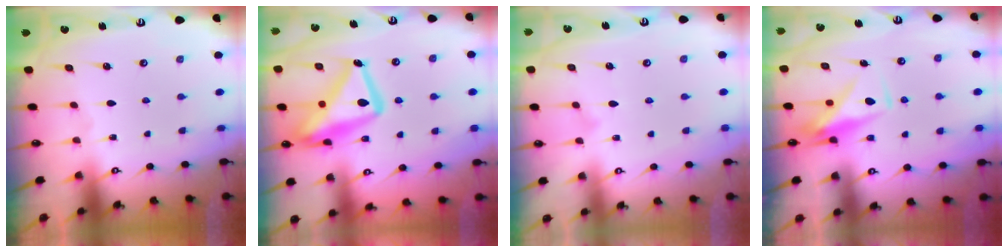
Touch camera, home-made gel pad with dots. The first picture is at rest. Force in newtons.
{"total": 17.7, "press": 17.6, "slide": 1.6}
{"total": 5.8, "press": 5.8, "slide": 0.3}
{"total": 8.0, "press": 8.0, "slide": 0.4}